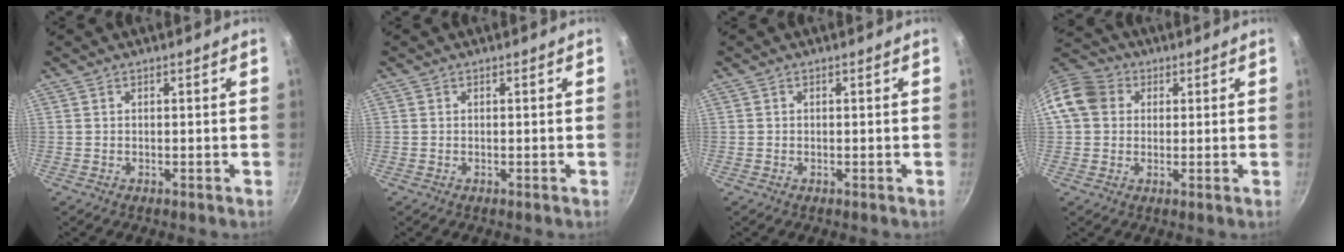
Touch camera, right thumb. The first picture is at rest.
{"total": 0.0}
{"total": 0.0}
{"total": 9.6, "force": [1.8, 8.2, 4.6], "torque": [-0.062, 0.017, 0.015]}